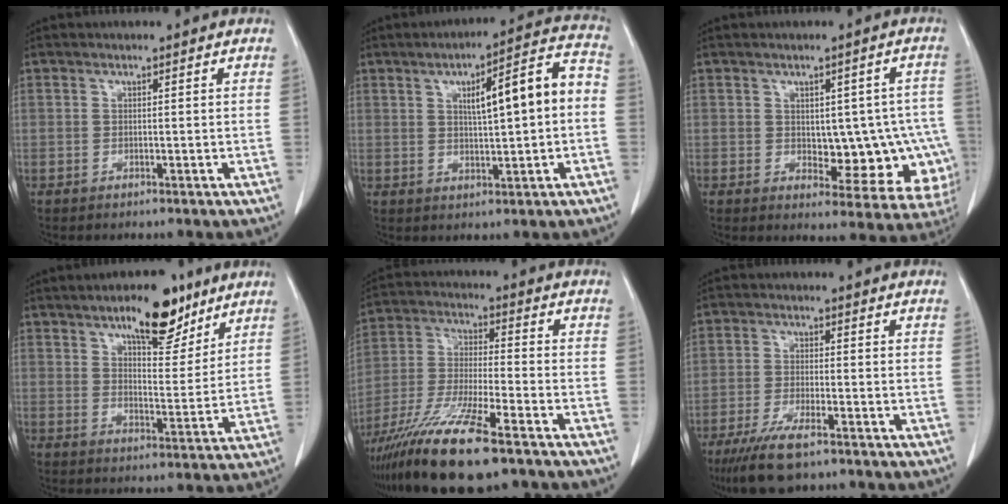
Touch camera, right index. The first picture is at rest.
{"total": 10.9, "force": [1.0, 1.9, 10.7], "torque": [-0.148, 0.036, 0.015]}
{"total": 12.1, "force": [-1.4, 6.4, 10.1], "torque": [-0.100, 0.017, -0.001]}
{"total": 11.2, "force": [7.5, 3.9, 7.3], "torque": [-0.106, -0.001, 0.115]}
{"total": 16.5, "force": [-11.2, 1.9, 12.0], "torque": [-0.247, -0.045, -0.209]}
{"total": 8.3, "force": [-5.8, 1.7, 5.7], "torque": [-0.108, -0.019, -0.097]}